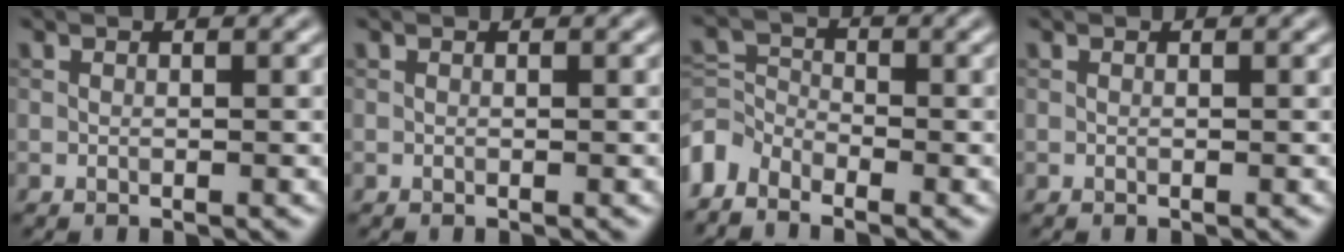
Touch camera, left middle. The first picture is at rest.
{"total": 0.0}
{"total": 3.5, "force": [-2.9, 1.6, 0.9], "torque": [-0.020, -0.002, -0.074]}
{"total": 0.0}